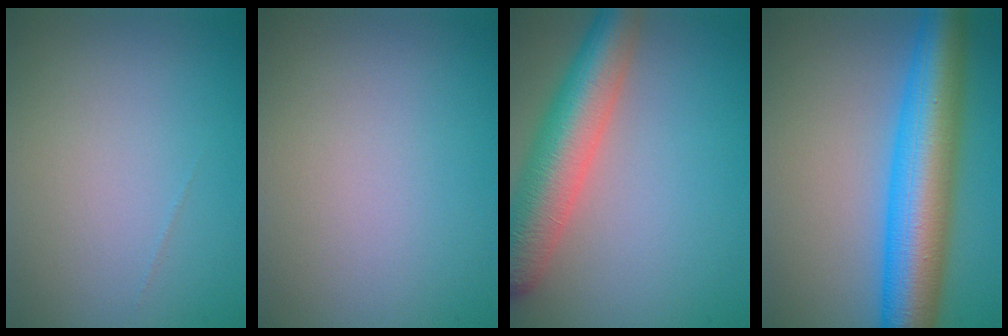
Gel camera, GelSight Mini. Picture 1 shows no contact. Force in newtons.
{"total": 0.0}
{"total": 7.9, "press": 7.9, "slide": 0.5}
{"total": 10.5, "press": 10.5, "slide": 0.2}